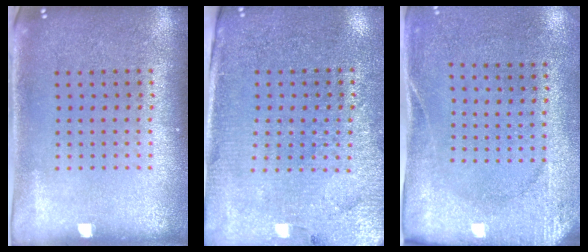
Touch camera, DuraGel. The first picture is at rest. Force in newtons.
{"total": 3.1, "press": 2.9, "slide": 1.1}
{"total": 2.7, "press": 2.1, "slide": 1.6}